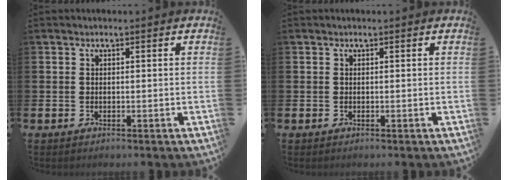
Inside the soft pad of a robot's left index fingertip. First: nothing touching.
{"total": 0.0}